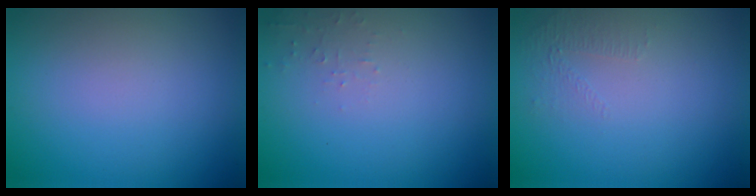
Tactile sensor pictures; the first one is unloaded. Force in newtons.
{"total": 0.8, "press": 0.7, "slide": 0.1}
{"total": 0.9, "press": 0.4, "slide": 0.8}